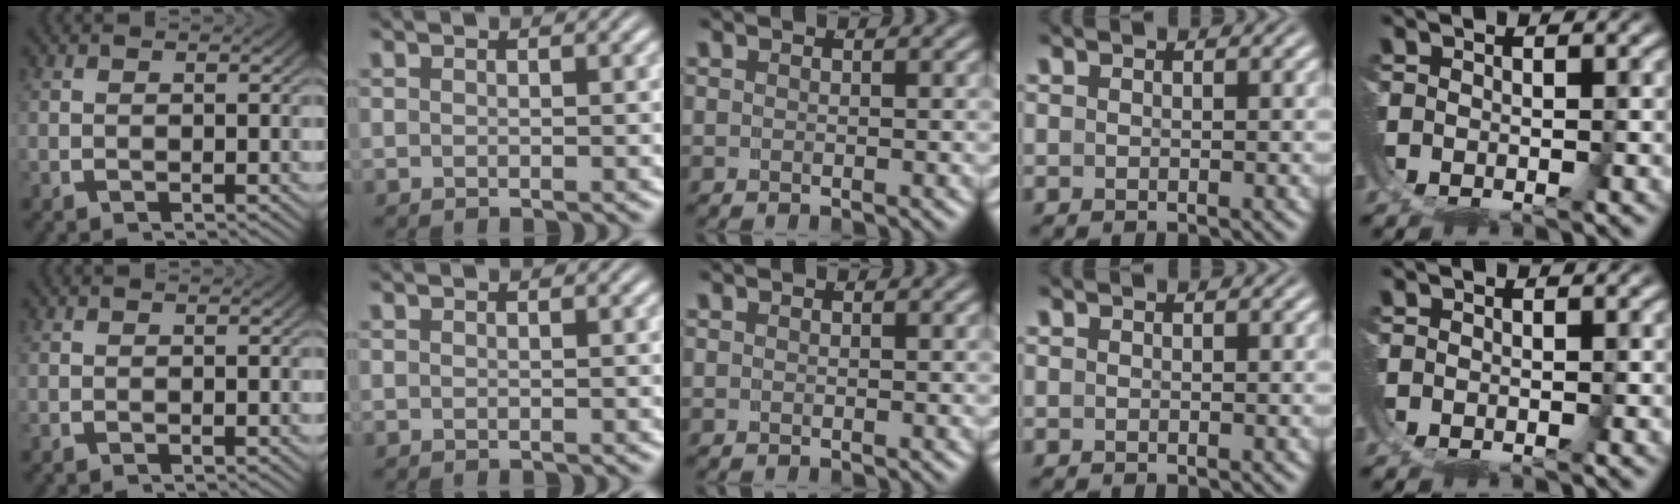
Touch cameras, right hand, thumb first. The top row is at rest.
{}